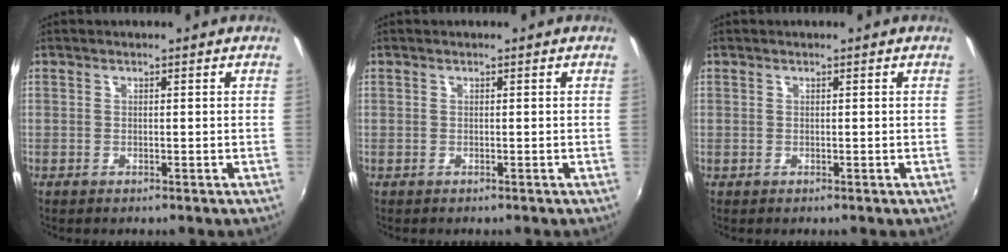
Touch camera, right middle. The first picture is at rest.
{"total": 0.0}
{"total": 0.0}